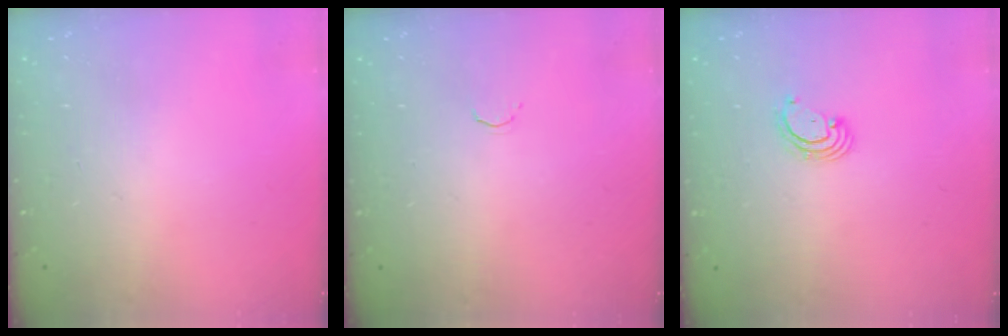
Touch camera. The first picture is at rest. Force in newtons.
{"total": 1.7, "press": 1.6, "slide": 0.5}
{"total": 2.3, "press": 2.3, "slide": 0.1}